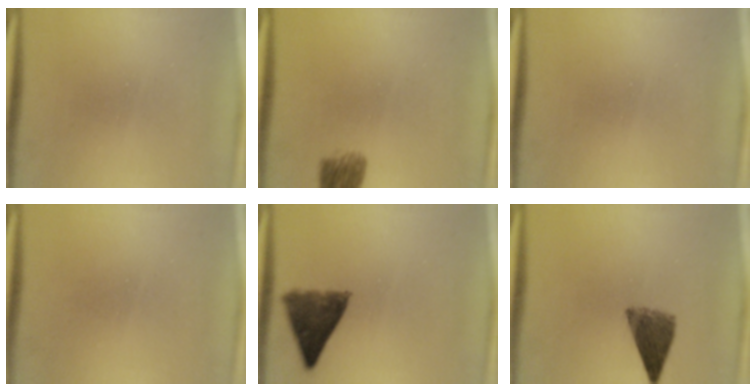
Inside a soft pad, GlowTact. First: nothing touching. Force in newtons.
{"total": 3.9}
{"total": 0.0}
{"total": 1.7}
{"total": 8.1}
{"total": 6.0}